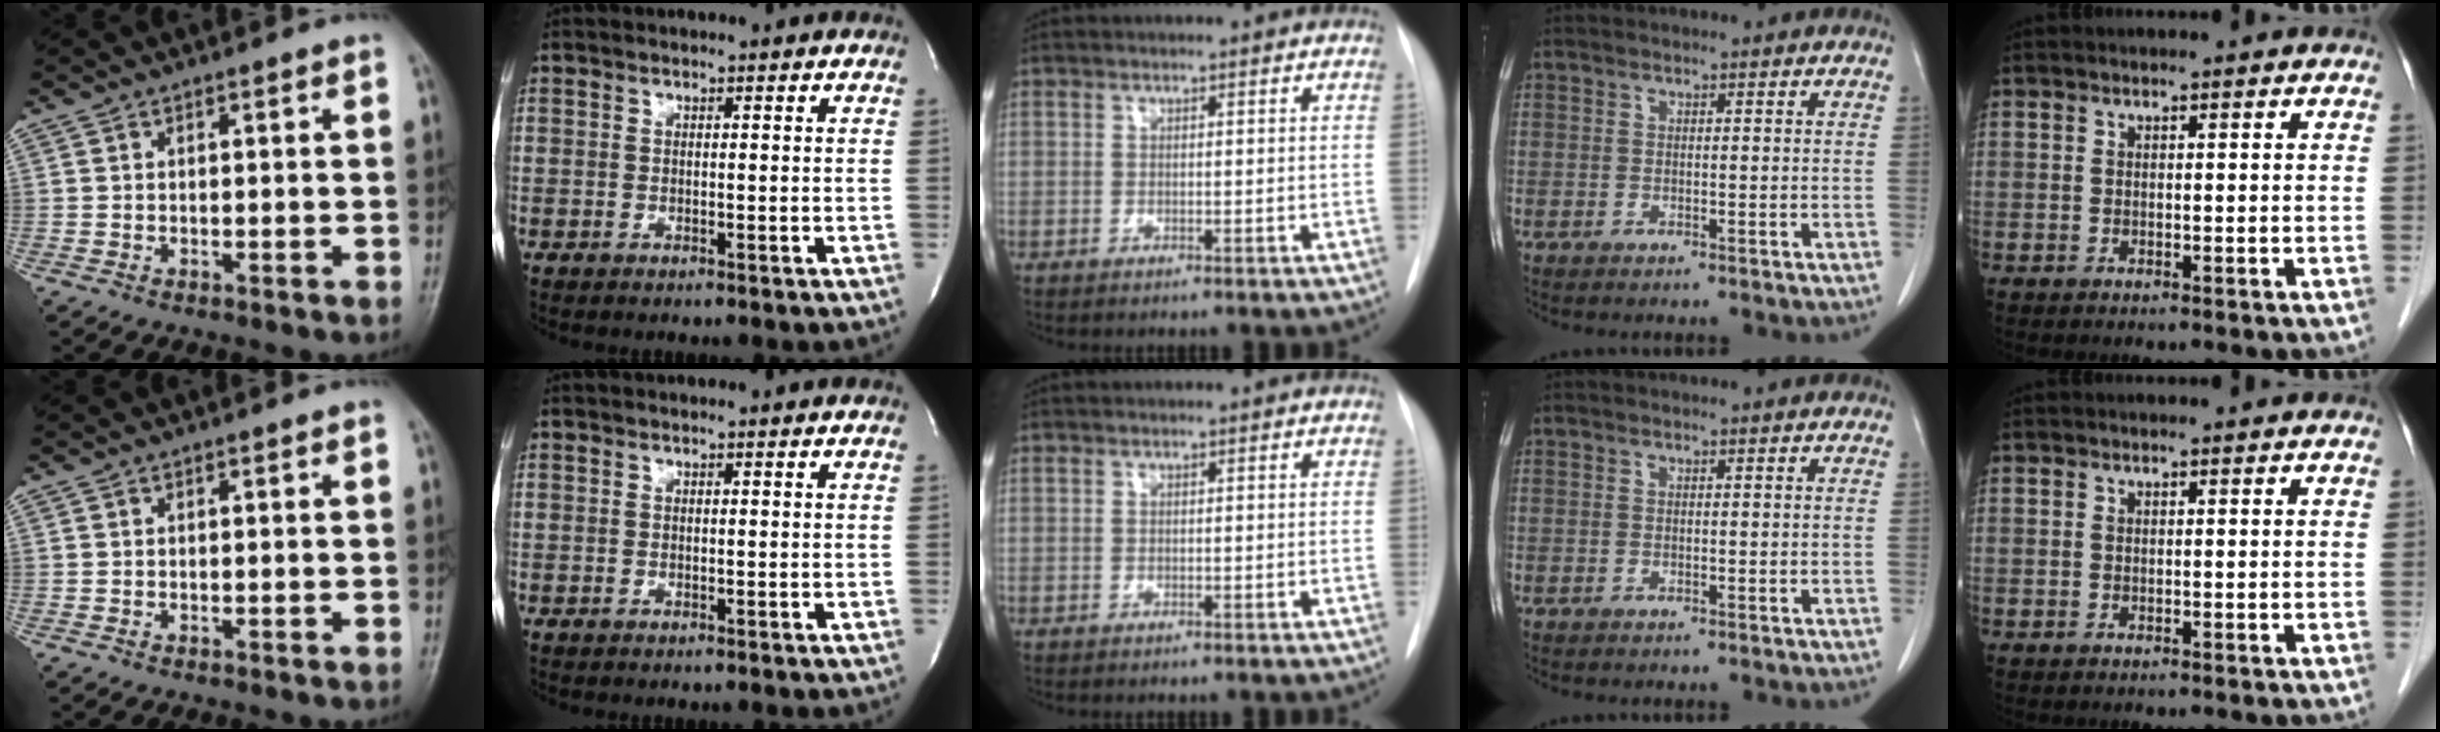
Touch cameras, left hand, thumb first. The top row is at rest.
{}